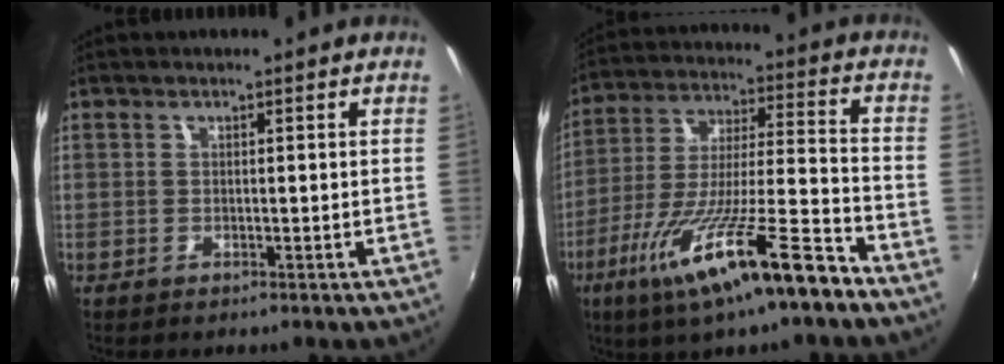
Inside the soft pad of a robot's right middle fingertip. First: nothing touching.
{"total": 19.3, "force": [-12.1, 1.2, 15.0], "torque": [-0.282, -0.041, -0.208]}